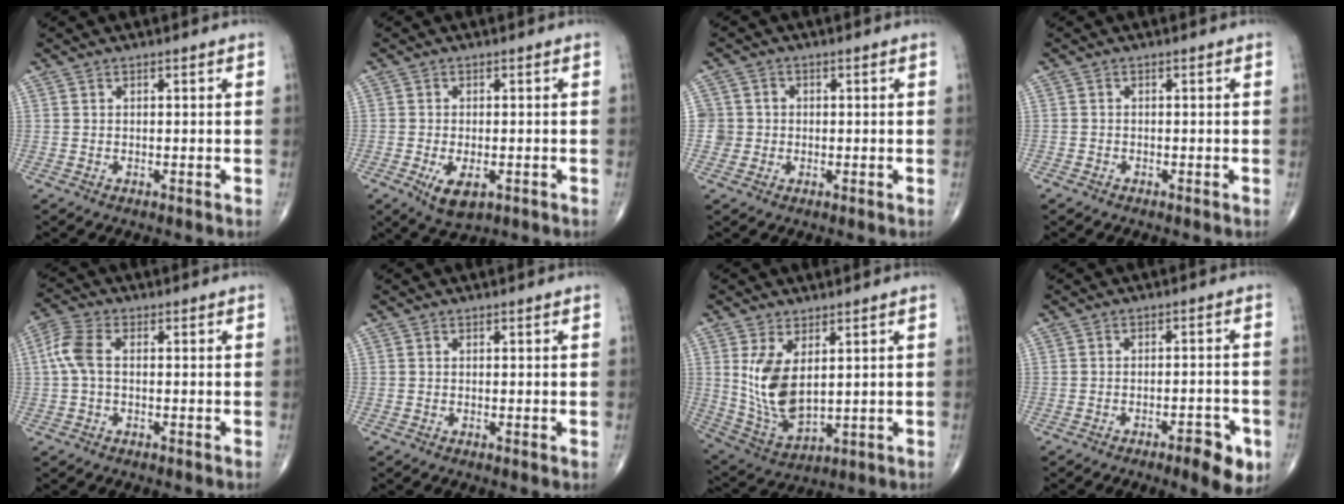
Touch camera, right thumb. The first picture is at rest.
{"total": 5.4, "force": [-2.0, 2.6, 4.3], "torque": [-0.074, -0.008, -0.026]}
{"total": 3.6, "force": [-0.2, 3.6, 0.1], "torque": [0.026, 0.009, -0.008]}
{"total": 0.8, "force": [-0.6, 0.6, 0.1], "torque": [-0.004, 0.001, -0.015]}
{"total": 5.9, "force": [0.3, 3.4, 4.9], "torque": [-0.125, 0.020, 0.001]}
{"total": 0.6, "force": [0.0, 0.2, 0.5], "torque": [-0.011, -0.003, -0.001]}
{"total": 10.6, "force": [2.6, 5.5, 8.7], "torque": [-0.160, -0.023, 0.068]}
{"total": 6.8, "force": [-3.5, 2.0, 5.5], "torque": [-0.063, 0.013, -0.044]}